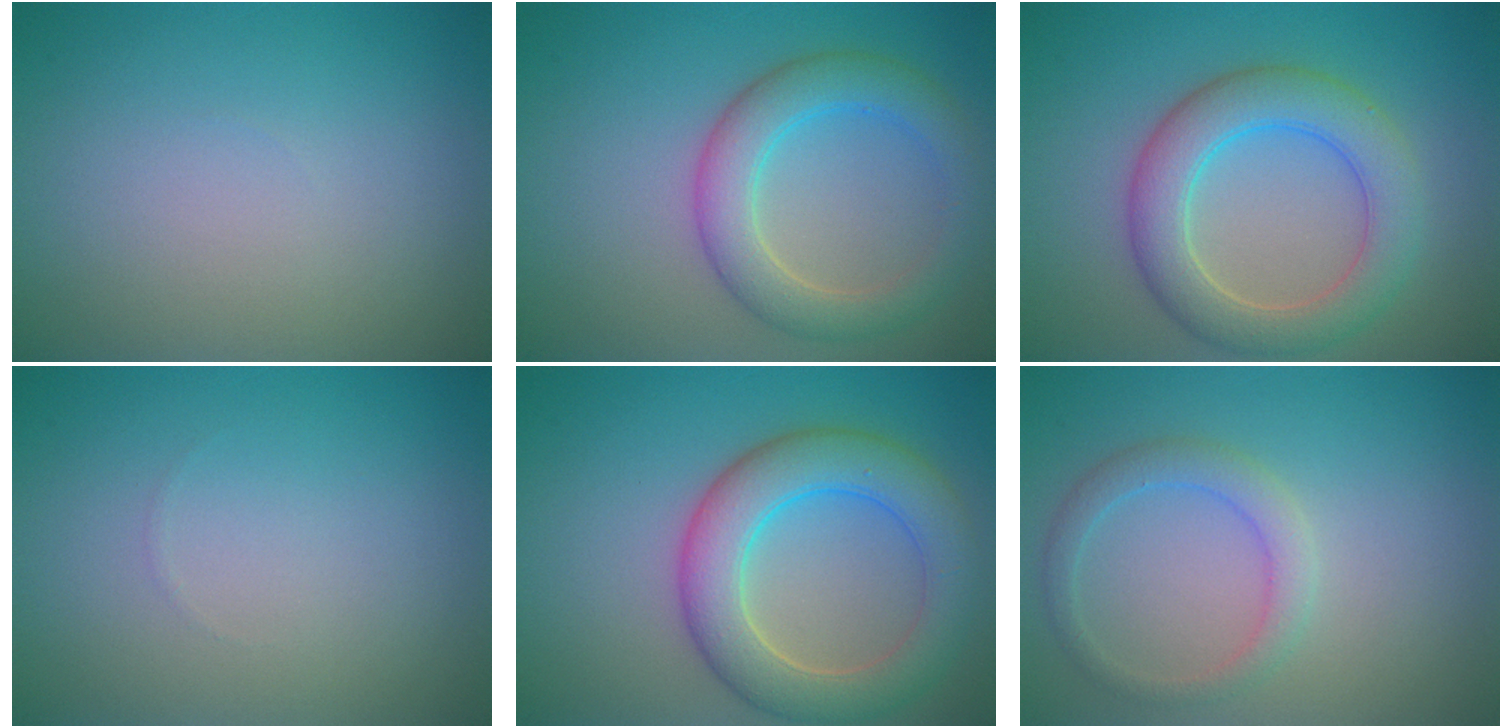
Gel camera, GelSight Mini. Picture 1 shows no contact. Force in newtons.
{"total": 4.8, "press": 4.8, "slide": 0.3}
{"total": 5.8, "press": 5.8, "slide": 0.2}
{"total": 0.0}
{"total": 6.8, "press": 6.8, "slide": 0.5}
{"total": 2.3, "press": 2.3, "slide": 0.2}